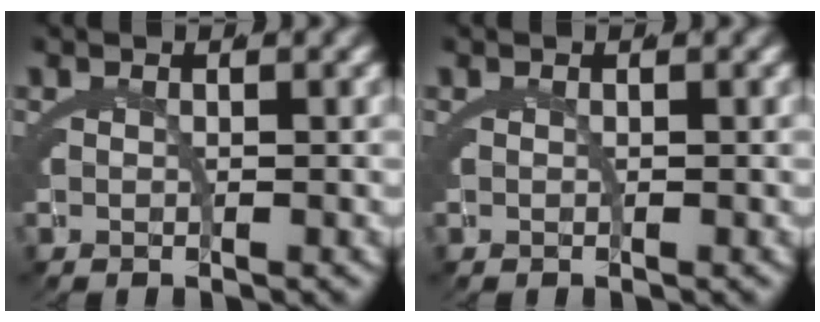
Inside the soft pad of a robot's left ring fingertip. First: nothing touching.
{"total": 0.0}